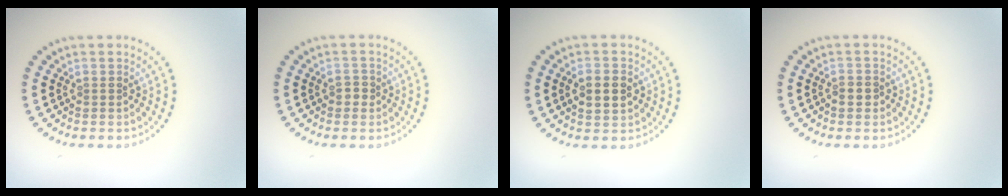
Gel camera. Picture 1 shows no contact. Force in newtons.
{"total": 1.1, "press": 1.1, "slide": 0.4}
{"total": 3.2, "press": 3.2, "slide": 0.1}
{"total": 1.3, "press": 1.3, "slide": 0.3}